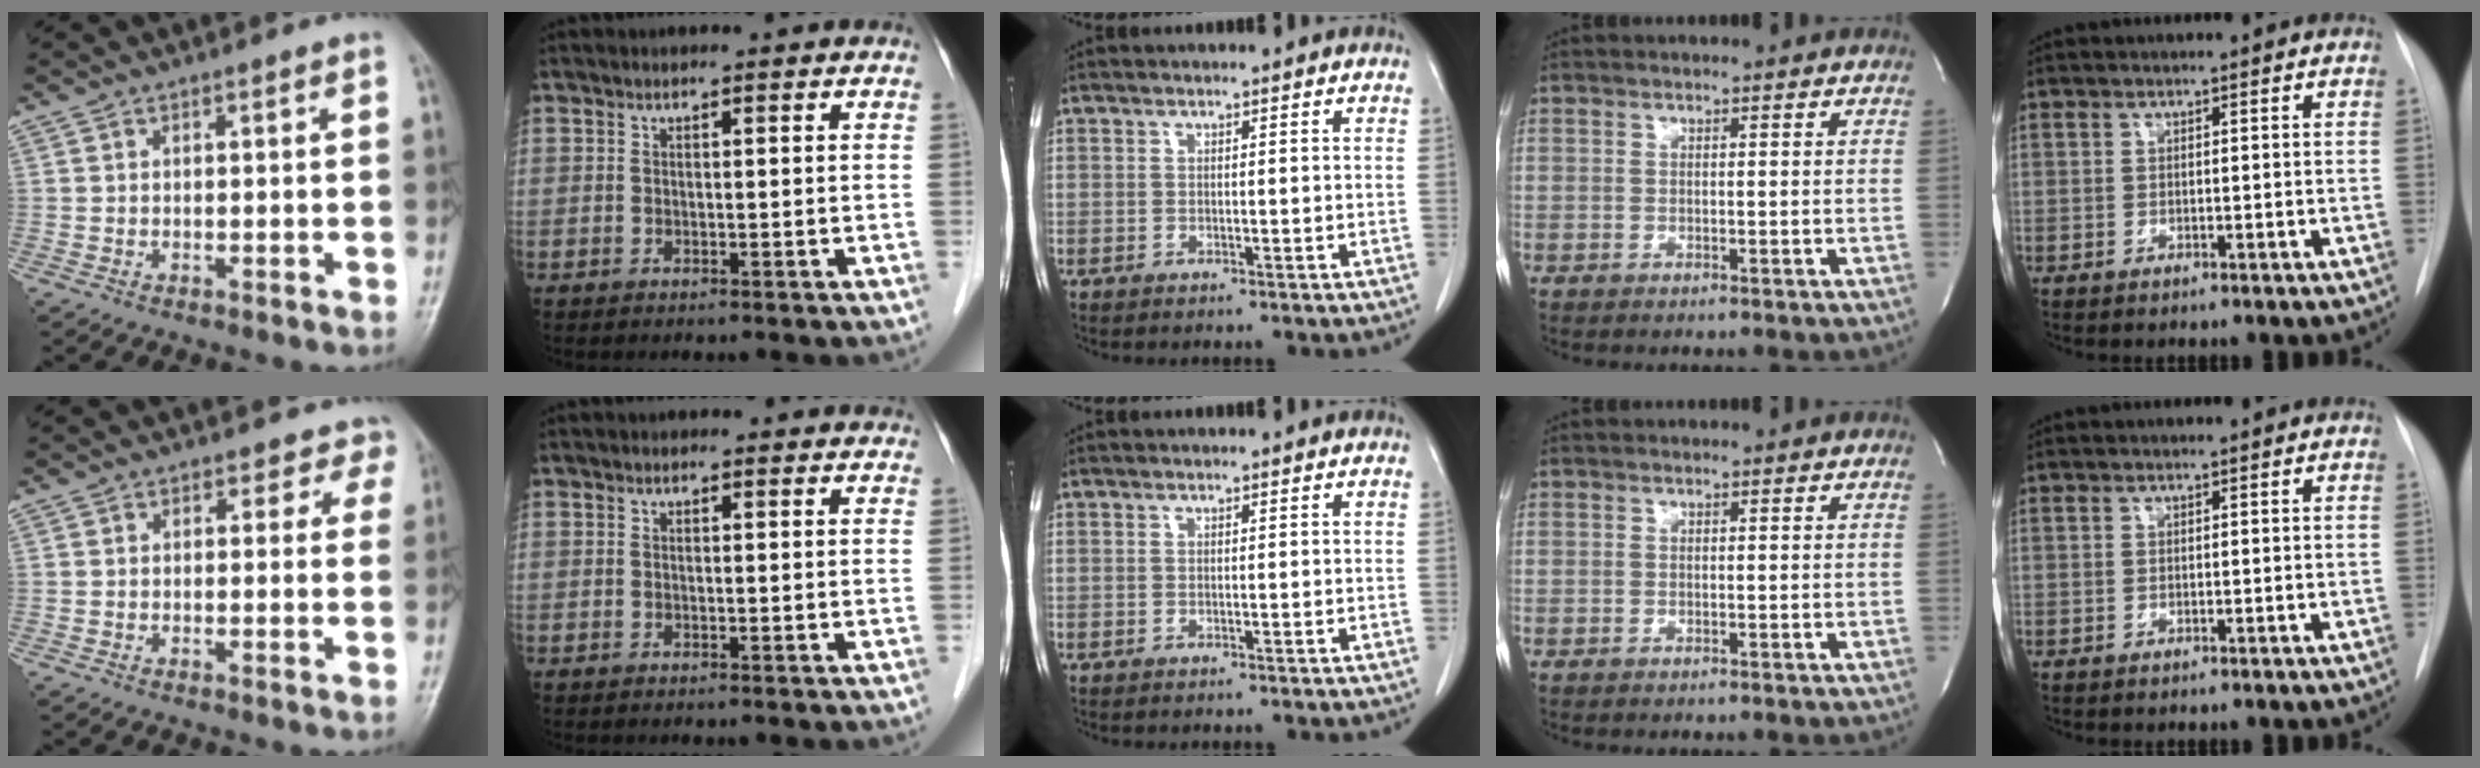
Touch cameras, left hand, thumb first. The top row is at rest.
{"thumb": {"total": 3.1, "force": [2.3, 2.1, -0.1], "torque": [0.031, -0.012, 0.000]}, "index": {"total": 2.0, "force": [1.9, 0.6, 0.3], "torque": [-0.008, 0.007, 0.014]}}